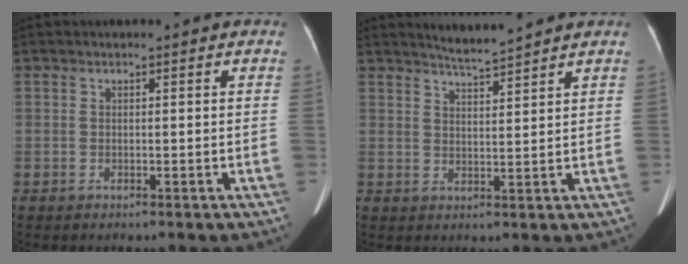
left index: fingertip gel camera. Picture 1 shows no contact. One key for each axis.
{"total": 3.9, "fx": 3.6, "fy": -1.0, "fz": 0.8, "tx": -0.018, "ty": -0.004, "tz": 0.068}